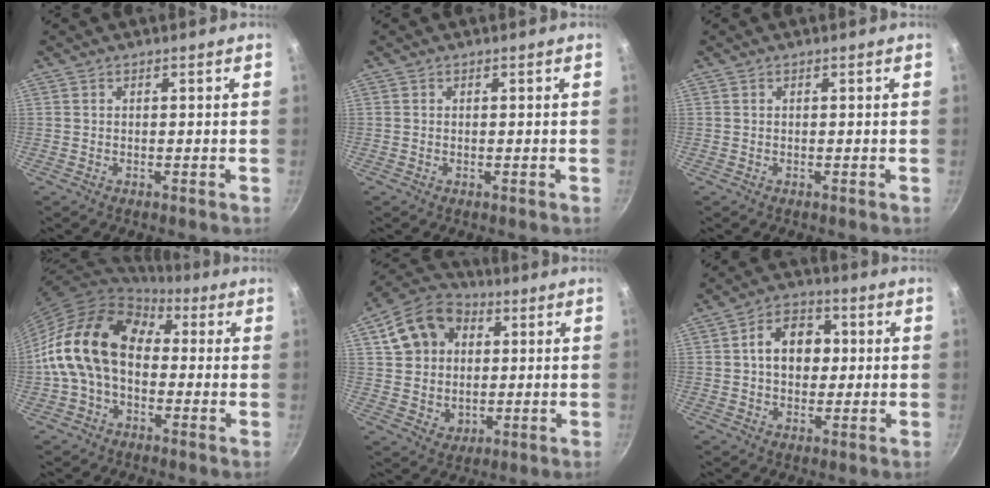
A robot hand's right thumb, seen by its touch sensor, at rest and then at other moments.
{"total": 0.0}
{"total": 0.0}
{"total": 16.7, "force": [0.9, 11.7, 11.8], "torque": [-0.190, 0.037, -0.001]}
{"total": 14.9, "force": [3.7, 12.1, 7.9], "torque": [-0.115, 0.008, 0.064]}
{"total": 10.0, "force": [1.2, 7.4, 6.6], "torque": [-0.068, 0.014, 0.006]}